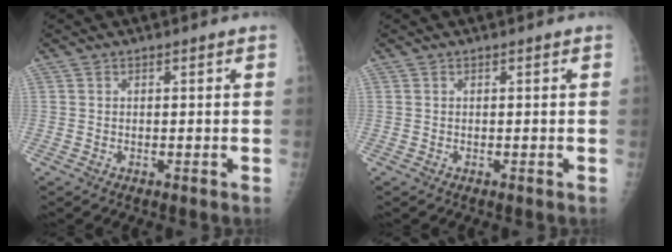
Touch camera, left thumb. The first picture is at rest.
{"total": 0.0}